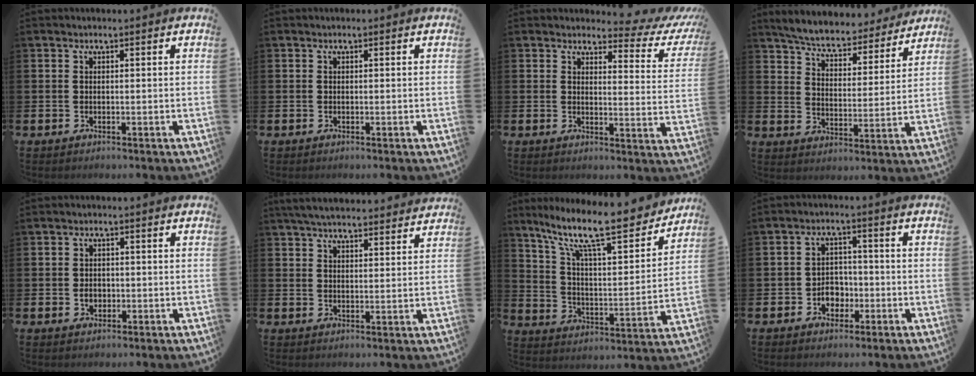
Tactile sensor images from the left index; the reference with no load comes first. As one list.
[{"total": 0.0}, {"total": 3.2, "force": [2.7, 1.4, 1.1], "torque": [-0.013, -0.027, 0.036]}, {"total": 6.1, "force": [5.9, 1.0, 1.3], "torque": [-0.055, -0.046, 0.097]}, {"total": 1.8, "force": [-0.2, 1.4, 1.0], "torque": [-0.013, 0.004, -0.008]}, {"total": 5.2, "force": [5.0, 0.5, 1.0], "torque": [-0.030, -0.025, 0.090]}, {"total": 13.7, "force": [11.1, 2.7, 7.5], "torque": [-0.163, -0.072, 0.186]}, {"total": 3.5, "force": [-1.5, 2.8, 1.5], "torque": [-0.027, 0.003, -0.034]}]